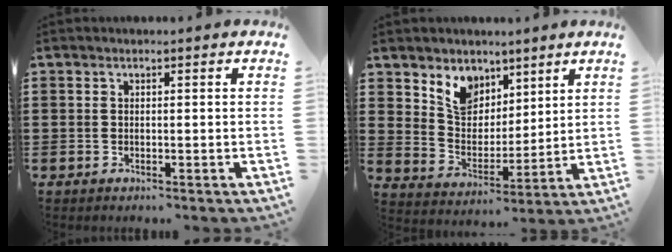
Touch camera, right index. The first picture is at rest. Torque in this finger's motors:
{"motor_torque": [0.23, 0.15, 0.49, 0.10]}